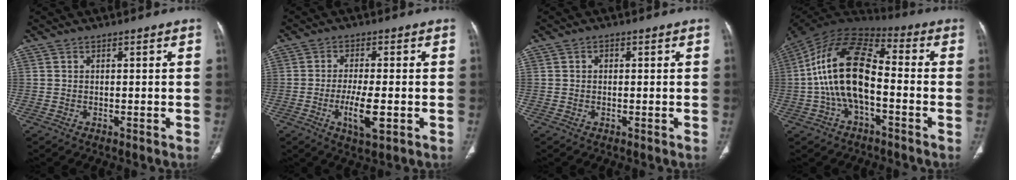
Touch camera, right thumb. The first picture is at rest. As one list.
[{"total": 7.2, "force": [-1.9, 2.1, 6.6], "torque": [-0.125, -0.010, -0.032]}, {"total": 1.0, "force": [0.1, 0.8, 0.5], "torque": [-0.002, 0.002, -0.001]}, {"total": 17.1, "force": [-2.3, 8.8, 14.6], "torque": [-0.274, 0.043, -0.048]}]